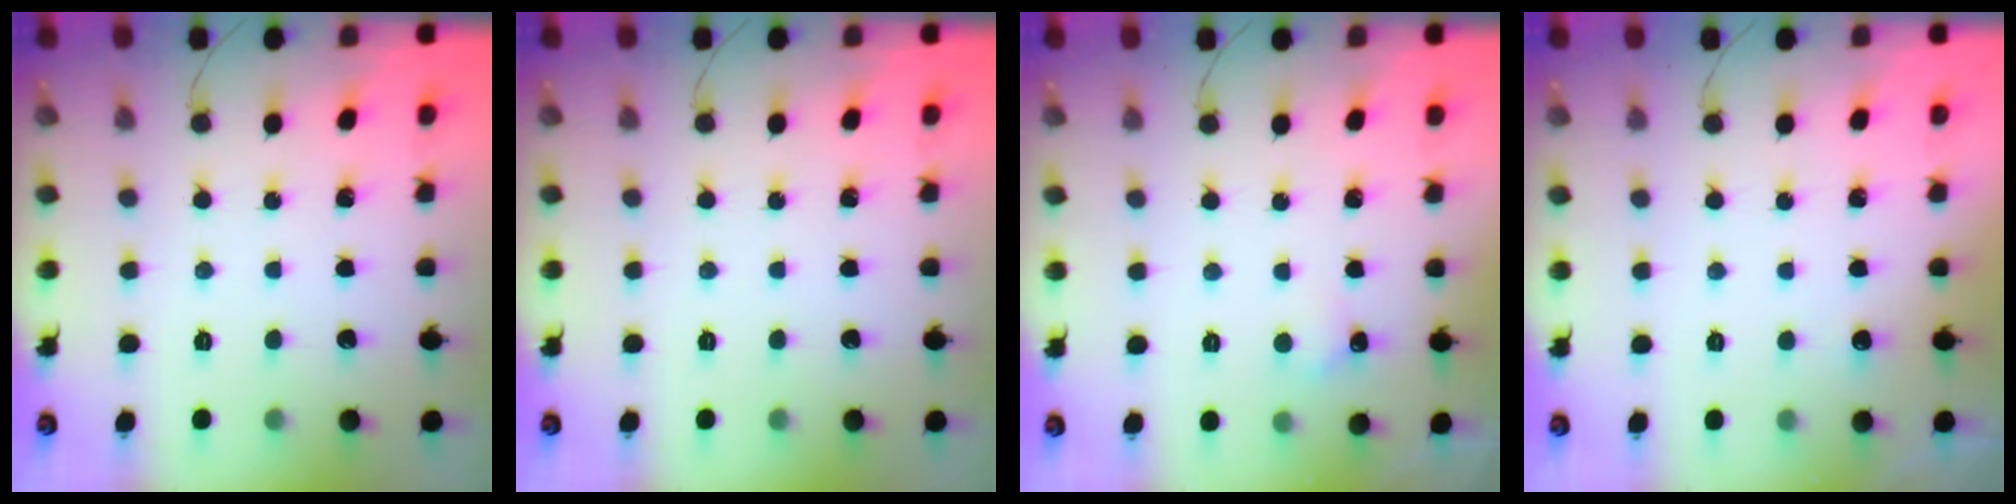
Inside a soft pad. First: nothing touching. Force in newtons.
{"total": 0.0}
{"total": 3.9, "press": 3.7, "slide": 1.1}
{"total": 2.8, "press": 2.5, "slide": 1.2}